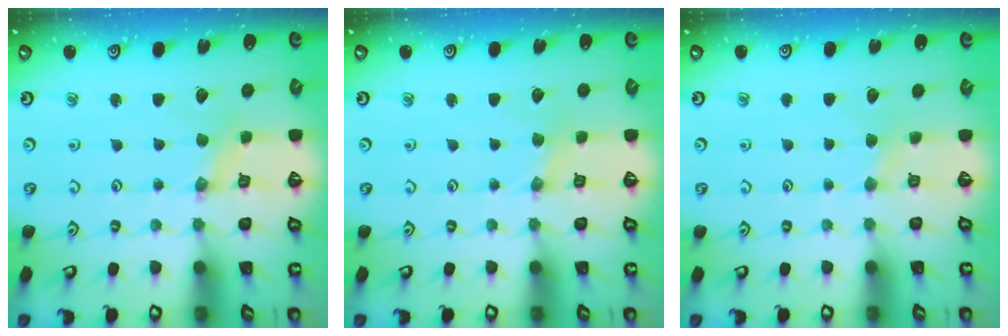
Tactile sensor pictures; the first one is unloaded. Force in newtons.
{"total": 2.0, "press": 2.0, "slide": 0.4}
{"total": 2.2, "press": 2.2, "slide": 0.4}